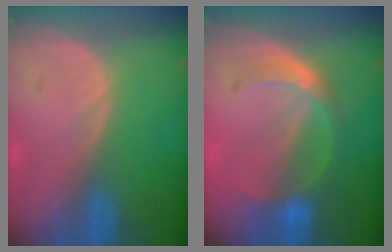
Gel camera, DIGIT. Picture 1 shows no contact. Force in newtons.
{"total": 5.7, "press": 5.3, "slide": 2.0}